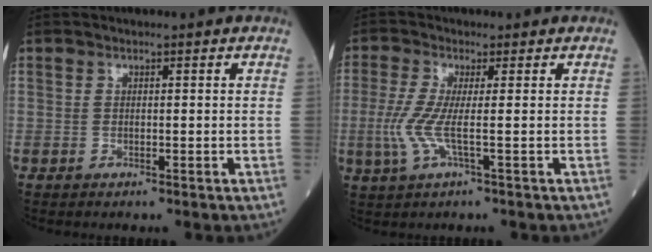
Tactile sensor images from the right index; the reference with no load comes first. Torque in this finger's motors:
{"motor_torque": [0.01, -0.01, 0.00, 0.00]}